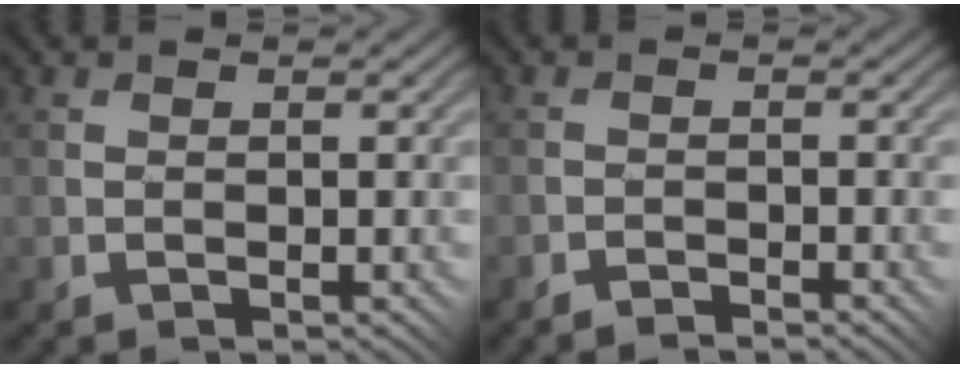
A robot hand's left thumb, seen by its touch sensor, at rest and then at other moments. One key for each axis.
{"total": 1.3, "fx": -1.3, "fy": -0.1, "fz": -0.1, "tx": 0.005, "ty": 0.009, "tz": -0.029}